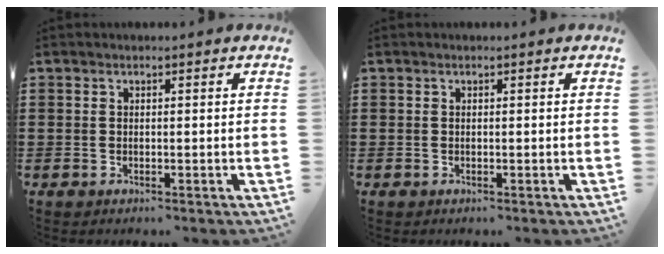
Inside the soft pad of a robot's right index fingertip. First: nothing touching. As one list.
[{"total": 0.0}]